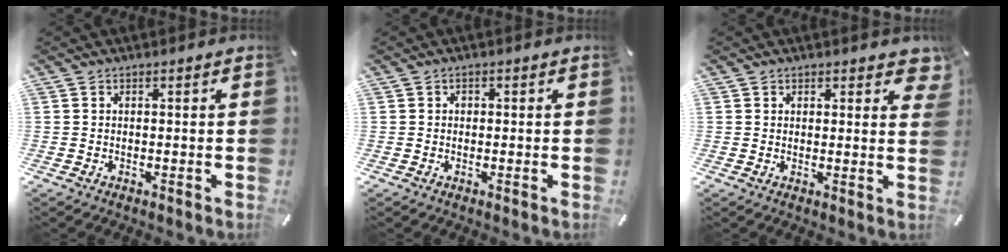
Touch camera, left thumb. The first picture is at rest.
{"total": 0.8, "force": [0.0, 0.7, 0.3], "torque": [-0.005, 0.005, -0.002]}
{"total": 2.7, "force": [1.9, 1.5, 1.2], "torque": [-0.003, -0.005, 0.029]}